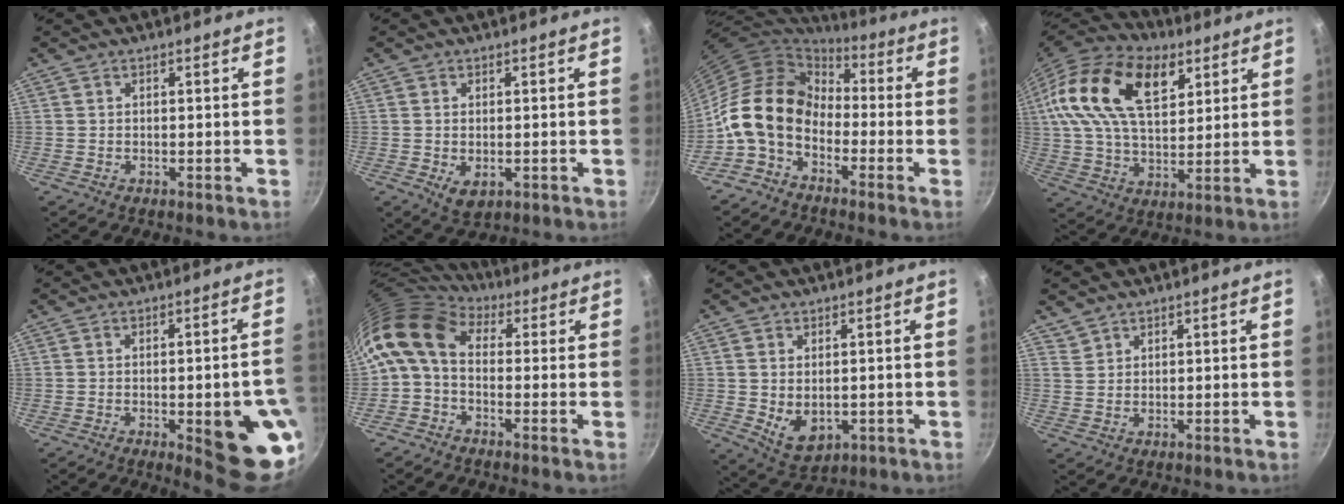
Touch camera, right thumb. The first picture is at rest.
{"total": 4.0, "force": [-0.8, 2.5, 3.0], "torque": [-0.049, -0.013, -0.008]}
{"total": 13.6, "force": [-3.7, 9.7, 8.8], "torque": [-0.137, 0.049, -0.096]}
{"total": 22.9, "force": [9.0, 13.0, 16.6], "torque": [-0.289, -0.007, 0.148]}
{"total": 14.6, "force": [-4.0, 4.2, 13.4], "torque": [-0.129, 0.014, -0.045]}
{"total": 10.5, "force": [1.0, 7.1, 7.7], "torque": [-0.143, 0.025, -0.004]}
{"total": 6.9, "force": [-0.3, 4.7, 5.1], "torque": [-0.080, -0.015, 0.012]}
{"total": 2.0, "force": [1.7, 1.1, 0.0], "torque": [0.014, 0.006, 0.035]}